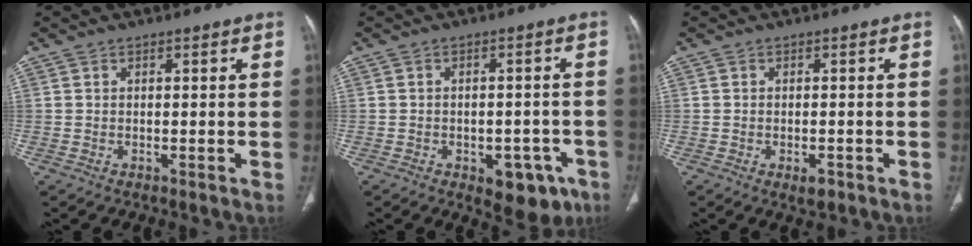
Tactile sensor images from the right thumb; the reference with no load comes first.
{"total": 9.0, "force": [-4.5, 5.2, 5.8], "torque": [-0.039, 0.022, -0.050]}
{"total": 2.3, "force": [-1.2, 1.1, 1.7], "torque": [-0.023, 0.002, -0.014]}